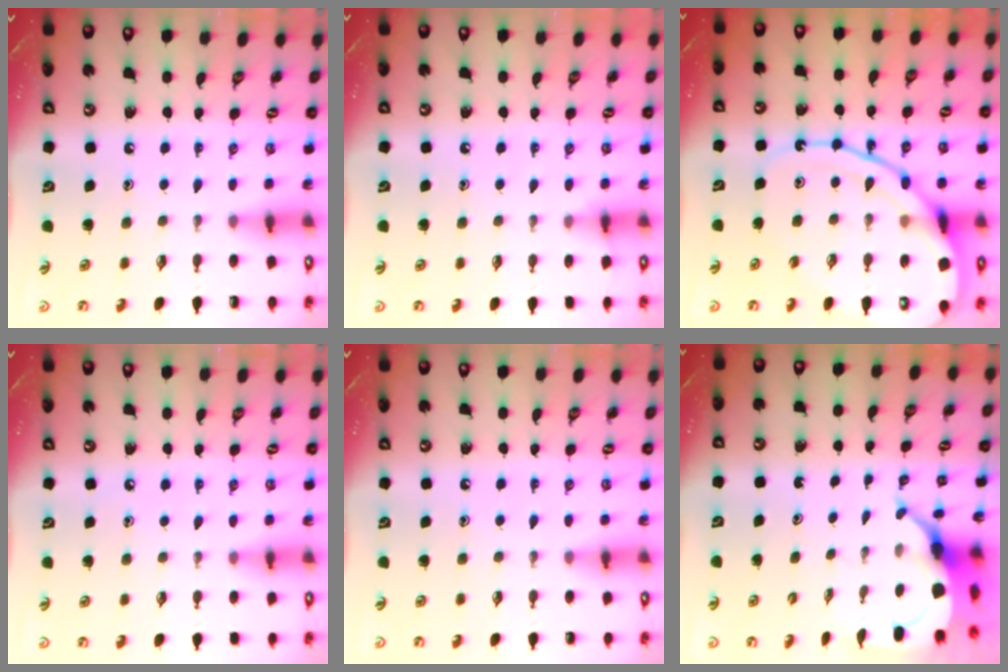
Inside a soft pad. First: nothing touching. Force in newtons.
{"total": 5.2, "press": 5.1, "slide": 0.7}
{"total": 15.8, "press": 15.7, "slide": 1.5}
{"total": 3.2, "press": 3.2, "slide": 0.5}
{"total": 0.0}
{"total": 5.5, "press": 5.5, "slide": 0.7}